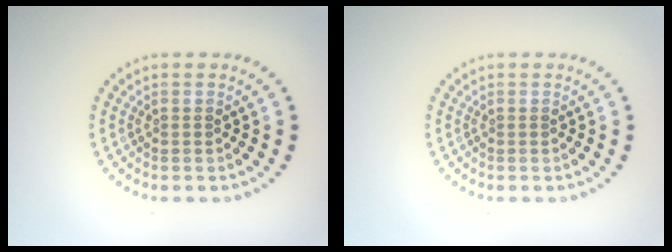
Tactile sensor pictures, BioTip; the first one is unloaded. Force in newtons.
{"total": 0.0}